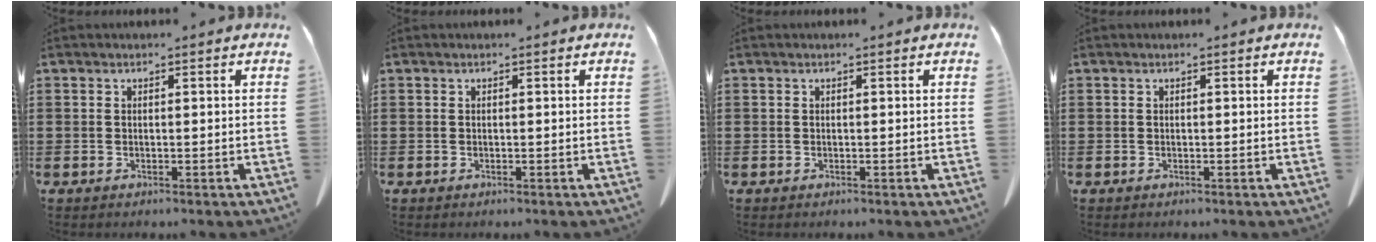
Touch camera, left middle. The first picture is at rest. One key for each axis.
{"total": 0.0}
{"total": 0.0}
{"total": 0.0}